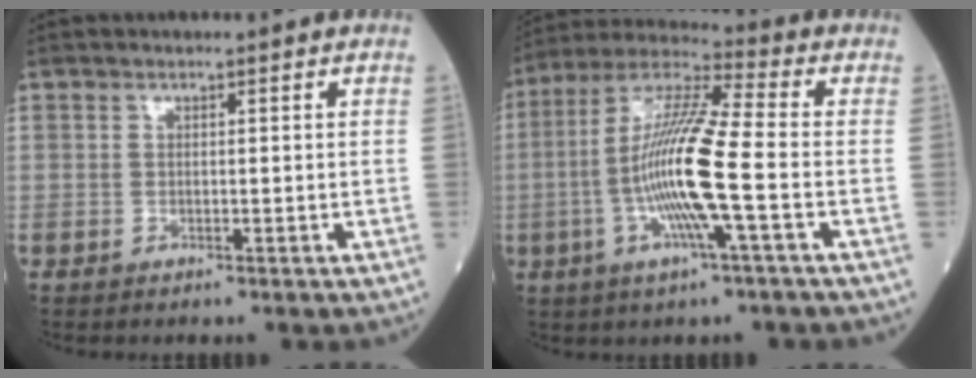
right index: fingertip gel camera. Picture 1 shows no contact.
{"total": 14.3, "force": [-2.7, 0.5, 14.0], "torque": [-0.280, 0.001, -0.056]}